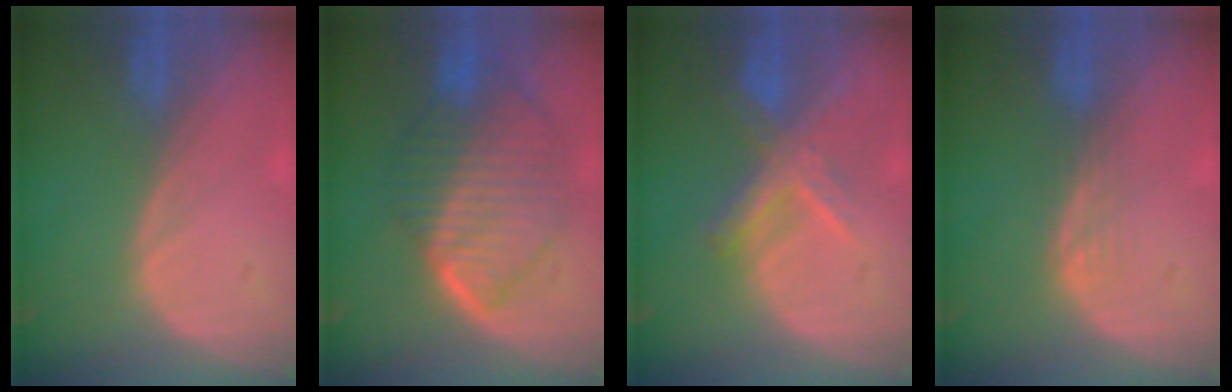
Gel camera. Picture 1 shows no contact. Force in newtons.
{"total": 10.2, "press": 10.1, "slide": 1.1}
{"total": 7.0, "press": 6.1, "slide": 3.4}
{"total": 1.9, "press": 1.9, "slide": 0.3}